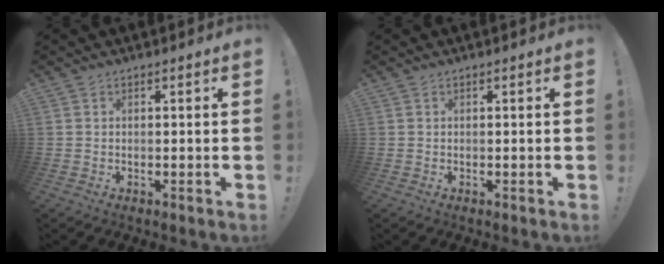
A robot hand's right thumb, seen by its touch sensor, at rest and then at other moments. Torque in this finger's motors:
{"motor_torque": [-0.05, 0.15, -0.18, 0.04, 0.04]}